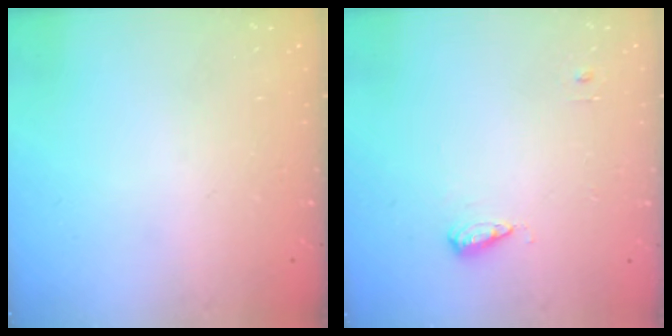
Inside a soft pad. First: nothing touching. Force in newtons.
{"total": 5.8, "press": 5.7, "slide": 1.0}